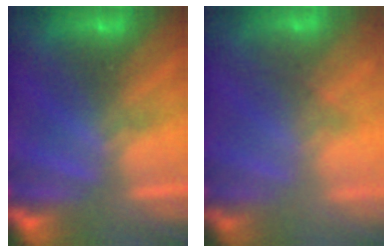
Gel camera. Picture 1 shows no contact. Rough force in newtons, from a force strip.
{"total": 5.5}